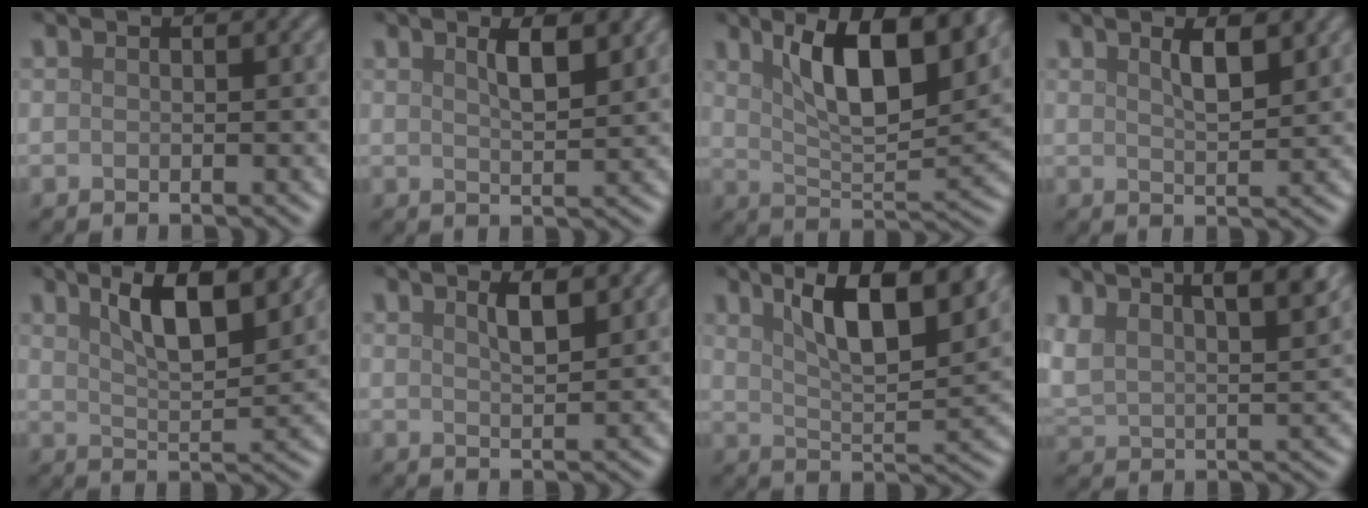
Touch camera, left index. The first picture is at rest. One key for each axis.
{"total": 3.0, "fx": 1.6, "fy": 0.8, "fz": 2.4, "tx": -0.035, "ty": 0.002, "tz": 0.028}
{"total": 9.5, "fx": 4.1, "fy": 3.2, "fz": 7.9, "tx": -0.122, "ty": 0.001, "tz": 0.069}
{"total": 2.8, "fx": 1.5, "fy": 0.7, "fz": 2.2, "tx": -0.035, "ty": 0.001, "tz": 0.027}
{"total": 7.0, "fx": 4.1, "fy": 2.0, "fz": 5.4, "tx": -0.085, "ty": 0.005, "tz": 0.066}
{"total": 2.3, "fx": 1.4, "fy": 0.6, "fz": 1.8, "tx": -0.027, "ty": 0.002, "tz": 0.024}
{"total": 8.8, "fx": 4.5, "fy": 2.6, "fz": 7.1, "tx": -0.108, "ty": 0.007, "tz": 0.075}
{"total": 8.5, "fx": 5.4, "fy": 3.2, "fz": 5.8, "tx": -0.102, "ty": 0.023, "tz": 0.079}